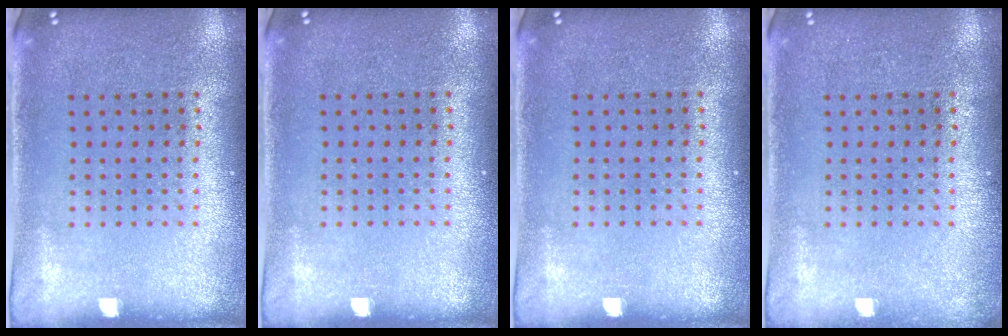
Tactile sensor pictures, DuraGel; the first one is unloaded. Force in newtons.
{"total": 0.0}
{"total": 0.0}
{"total": 0.6, "press": 0.6, "slide": 0.2}